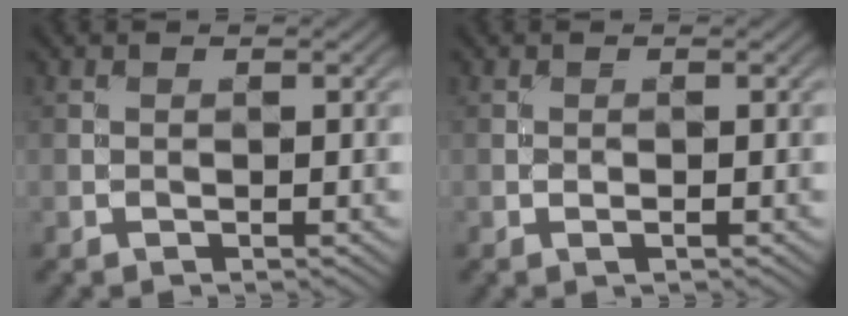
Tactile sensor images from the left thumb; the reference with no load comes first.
{"total": 0.6, "force": [-0.1, 0.2, 0.6], "torque": [-0.013, 0.000, -0.005]}